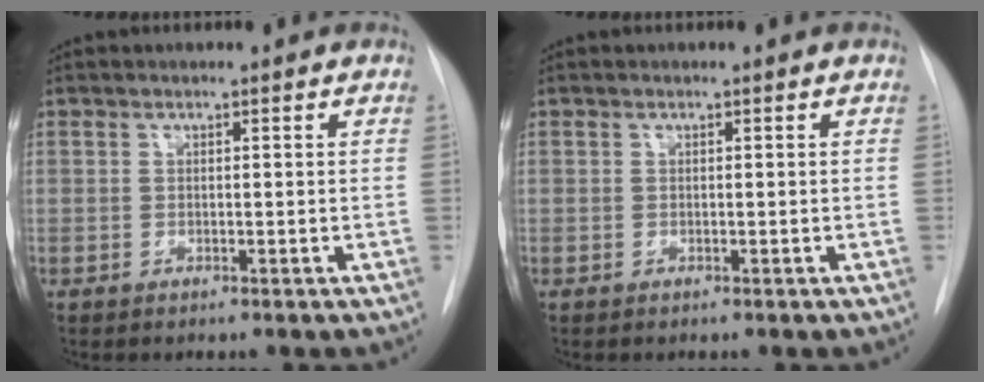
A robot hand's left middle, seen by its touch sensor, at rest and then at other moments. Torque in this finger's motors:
{"motor_torque": [0.07, -0.17, 0.05, 0.02]}